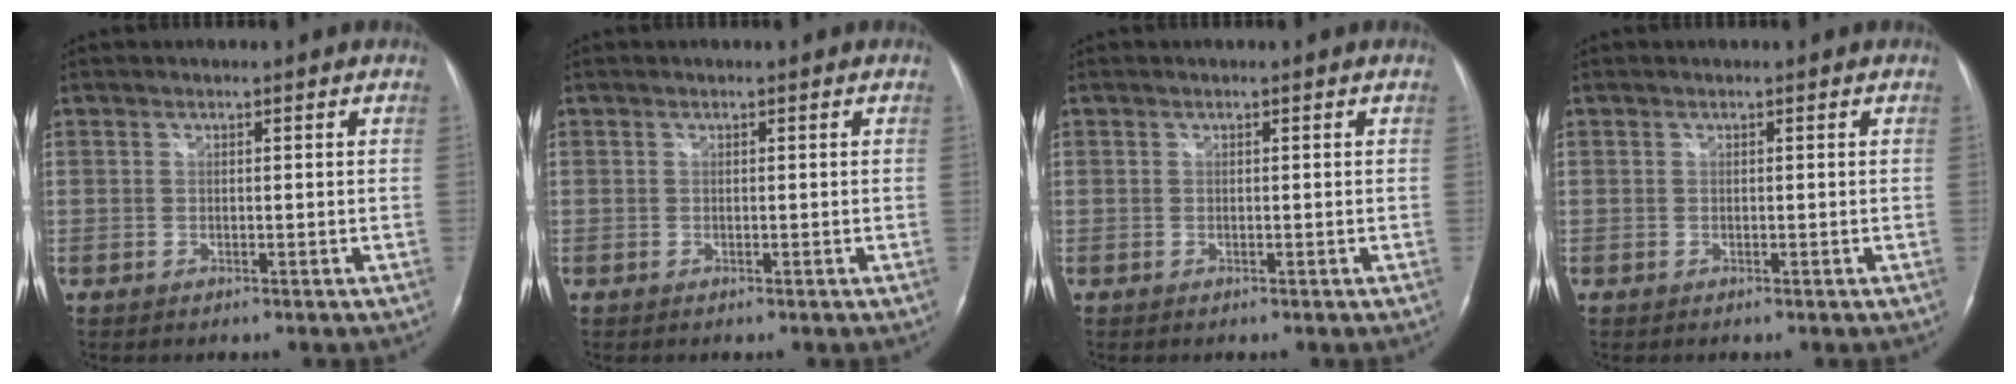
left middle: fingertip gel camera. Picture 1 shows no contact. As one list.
[{"total": 0.0}, {"total": 0.0}, {"total": 0.0}]